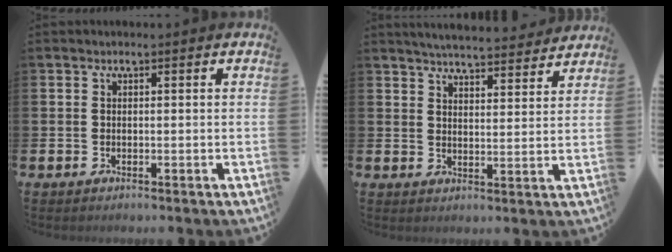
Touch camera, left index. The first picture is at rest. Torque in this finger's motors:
{"motor_torque": [1.09, -1.05, 0.14, 0.05]}